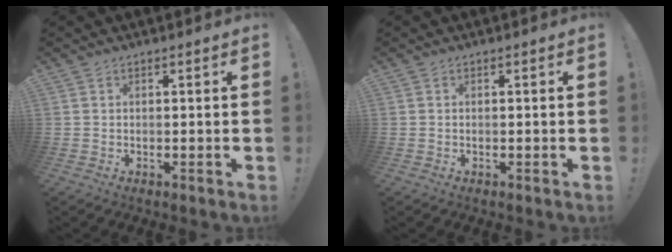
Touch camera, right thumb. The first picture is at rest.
{"total": 0.0}